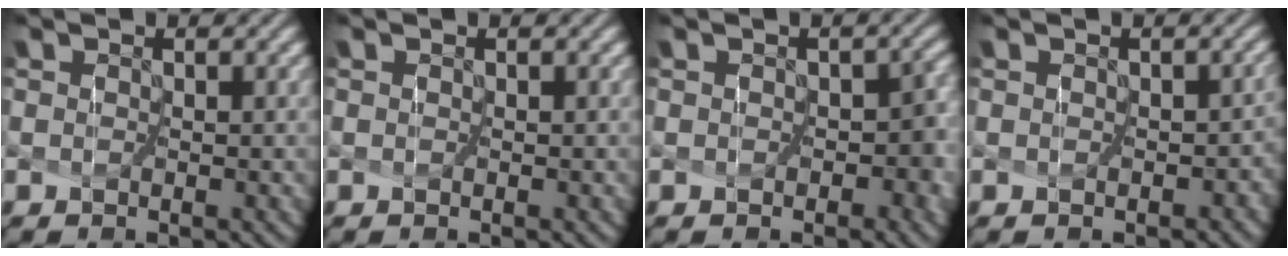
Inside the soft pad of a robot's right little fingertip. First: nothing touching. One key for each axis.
{"total": 0.0}
{"total": 3.8, "fx": -1.0, "fy": 2.6, "fz": 2.6, "tx": -0.020, "ty": -0.004, "tz": -0.010}
{"total": 2.8, "fx": -0.9, "fy": 2.0, "fz": 1.7, "tx": -0.004, "ty": -0.005, "tz": -0.010}